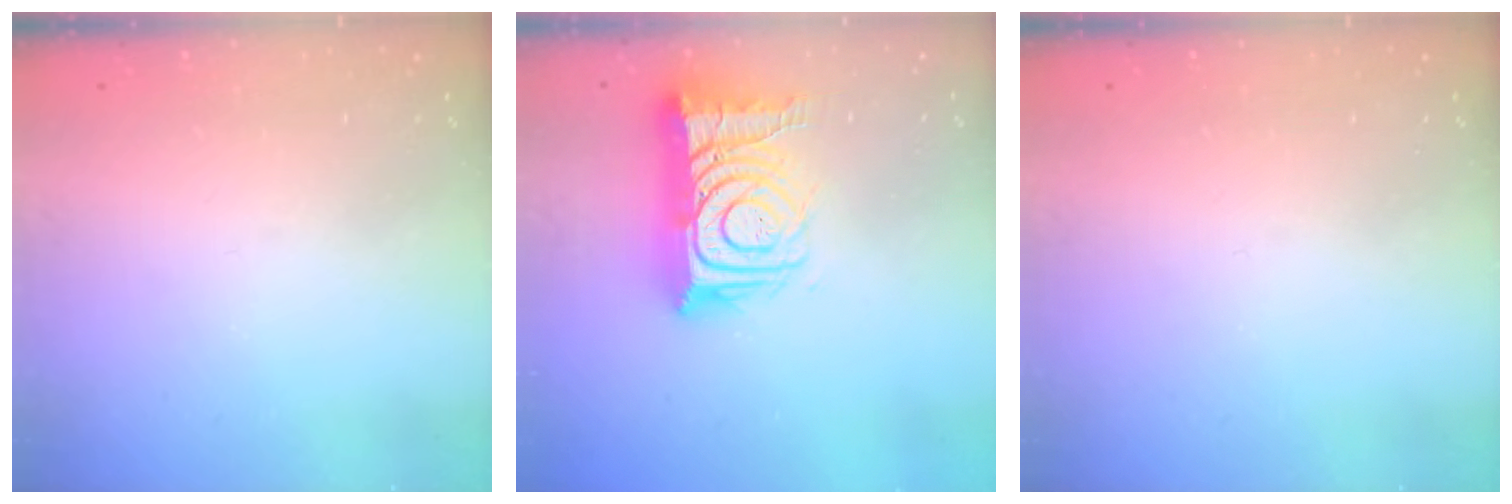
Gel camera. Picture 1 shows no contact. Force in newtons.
{"total": 17.6, "press": 17.5, "slide": 1.6}
{"total": 0.0}